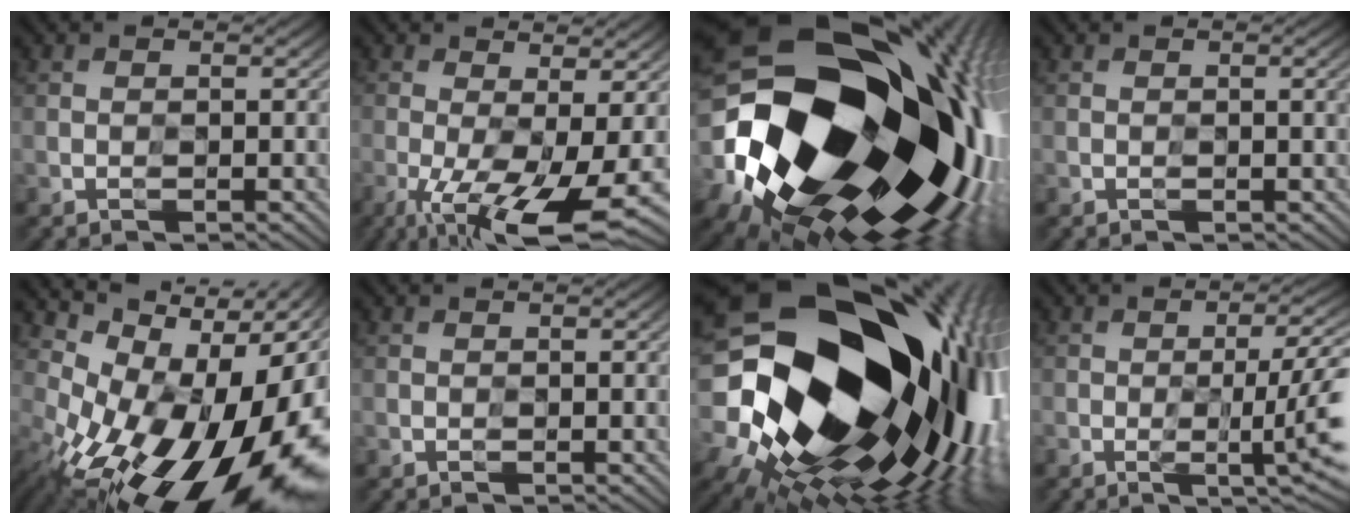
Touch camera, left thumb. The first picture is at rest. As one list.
[{"total": 12.3, "force": [-5.2, 4.6, 10.1], "torque": [-0.184, -0.019, -0.075]}, {"total": 22.4, "force": [-1.3, 15.6, 16.0], "torque": [-0.284, -0.037, -0.049]}, {"total": 2.5, "force": [0.1, 0.5, 2.4], "torque": [-0.032, 0.002, 0.005]}, {"total": 18.0, "force": [-3.9, 10.2, 14.3], "torque": [-0.181, -0.024, -0.048]}, {"total": 0.7, "force": [0.1, 0.1, 0.7], "torque": [-0.009, 0.001, 0.002]}, {"total": 21.7, "force": [1.9, 14.7, 15.8], "torque": [-0.323, -0.003, 0.029]}, {"total": 8.8, "force": [-1.7, 2.1, 8.4], "torque": [-0.109, 0.010, -0.025]}]